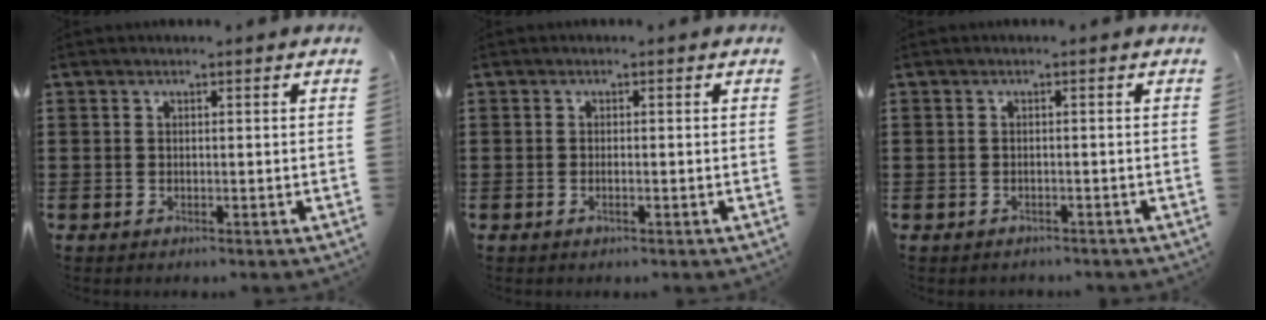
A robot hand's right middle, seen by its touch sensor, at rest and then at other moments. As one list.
[{"total": 0.7, "force": [-0.3, 0.1, 0.6], "torque": [-0.011, -0.002, -0.006]}, {"total": 0.8, "force": [-0.8, 0.3, 0.0], "torque": [-0.002, 0.001, -0.017]}]